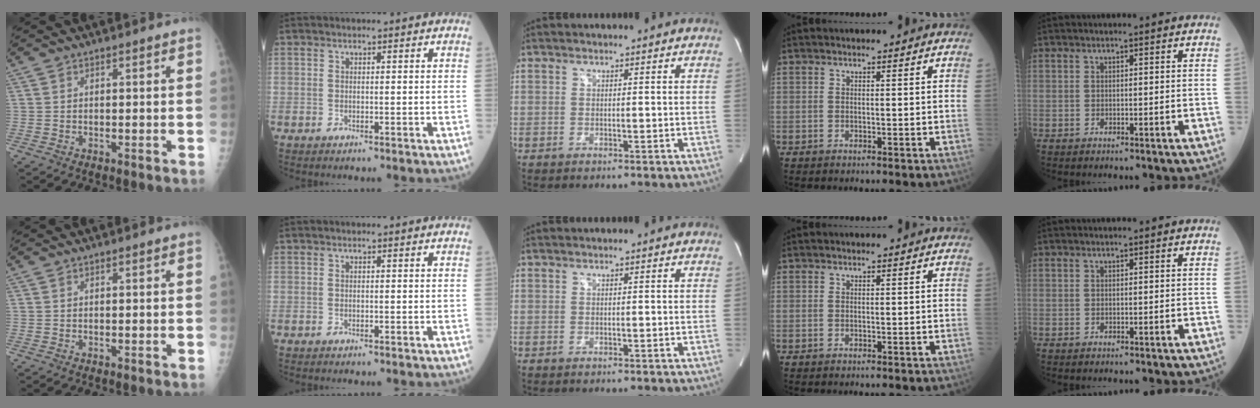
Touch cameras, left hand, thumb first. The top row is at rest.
{}